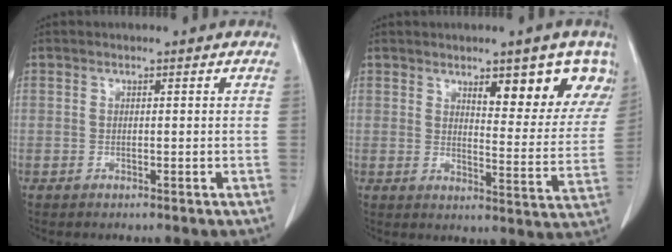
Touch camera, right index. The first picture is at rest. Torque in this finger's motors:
{"motor_torque": [0.84, 0.84, 0.19, 0.03]}